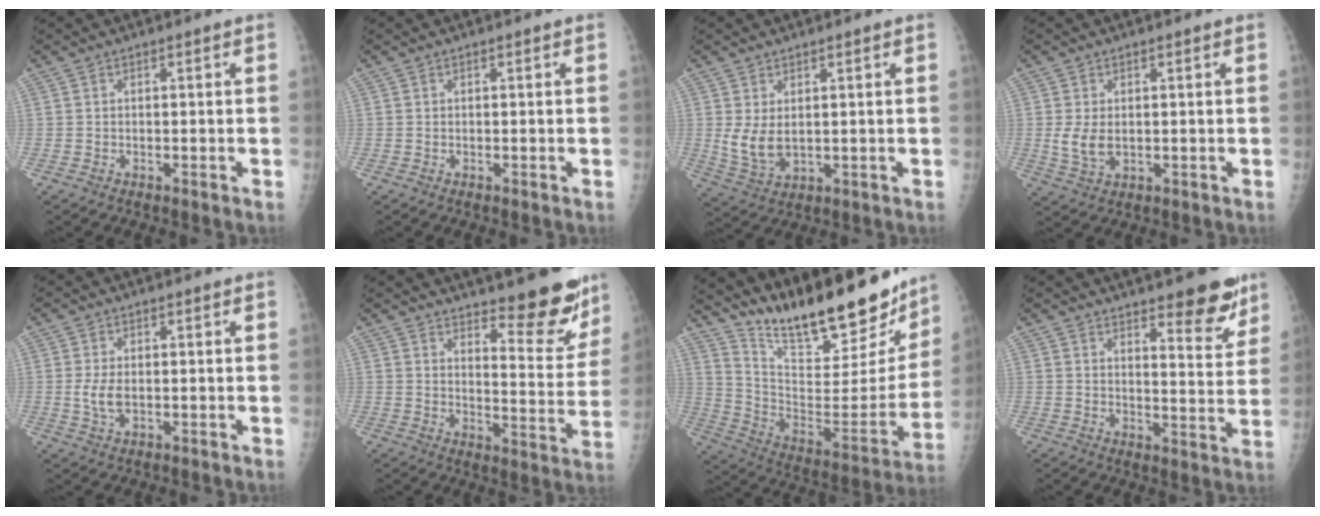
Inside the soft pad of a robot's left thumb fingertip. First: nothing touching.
{"total": 0.0}
{"total": 5.7, "force": [1.1, 3.4, 4.4], "torque": [-0.082, -0.016, 0.034]}
{"total": 4.4, "force": [0.2, 2.8, 3.4], "torque": [-0.068, -0.011, 0.011]}
{"total": 3.5, "force": [-0.1, 1.9, 3.0], "torque": [-0.066, -0.007, -0.001]}
{"total": 12.6, "force": [9.8, 3.4, 7.1], "torque": [-0.053, -0.083, 0.138]}
{"total": 28.0, "force": [22.7, 8.1, 14.2], "torque": [-0.195, -0.109, 0.348]}
{"total": 10.1, "force": [7.1, 2.8, 6.7], "torque": [-0.058, -0.049, 0.099]}